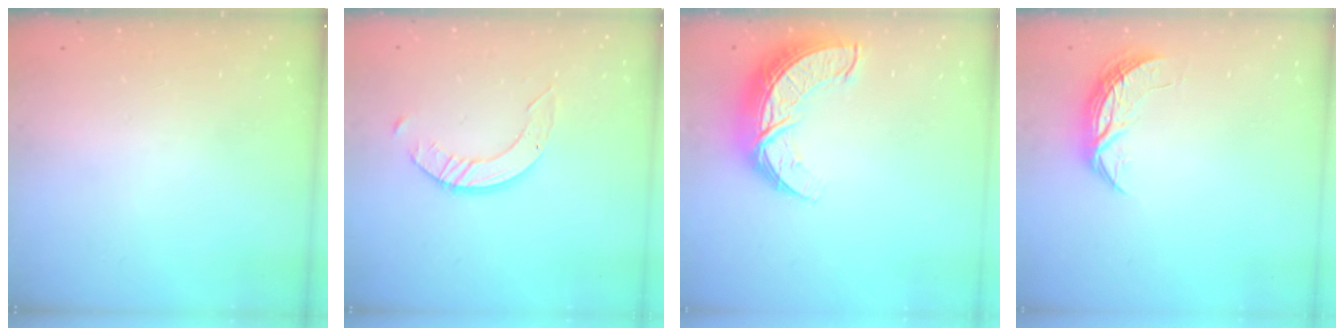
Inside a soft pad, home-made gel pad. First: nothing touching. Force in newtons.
{"total": 5.0, "press": 5.0, "slide": 0.4}
{"total": 11.4, "press": 11.4, "slide": 0.8}
{"total": 7.1, "press": 7.1, "slide": 0.4}